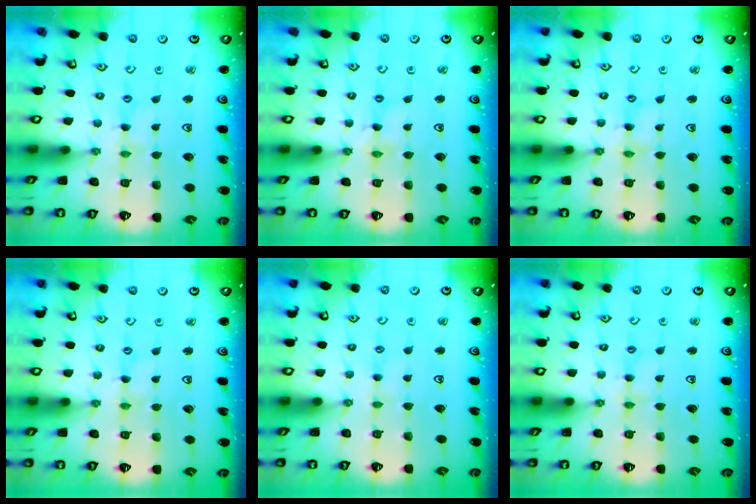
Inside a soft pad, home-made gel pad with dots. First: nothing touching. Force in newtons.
{"total": 2.0, "press": 2.0, "slide": 0.3}
{"total": 1.2, "press": 1.2, "slide": 0.2}
{"total": 0.9, "press": 0.9, "slide": 0.1}
{"total": 1.5, "press": 1.5, "slide": 0.3}
{"total": 3.7, "press": 3.7, "slide": 0.5}